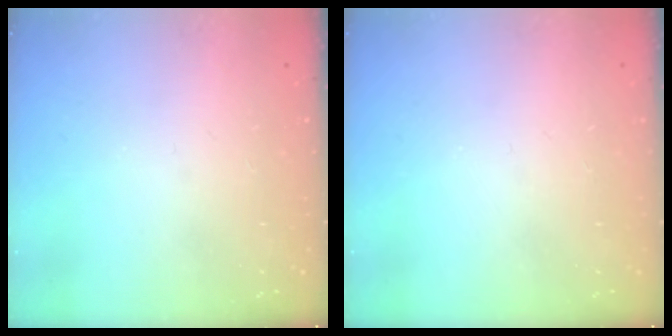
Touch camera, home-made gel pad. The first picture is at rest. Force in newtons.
{"total": 0.0}